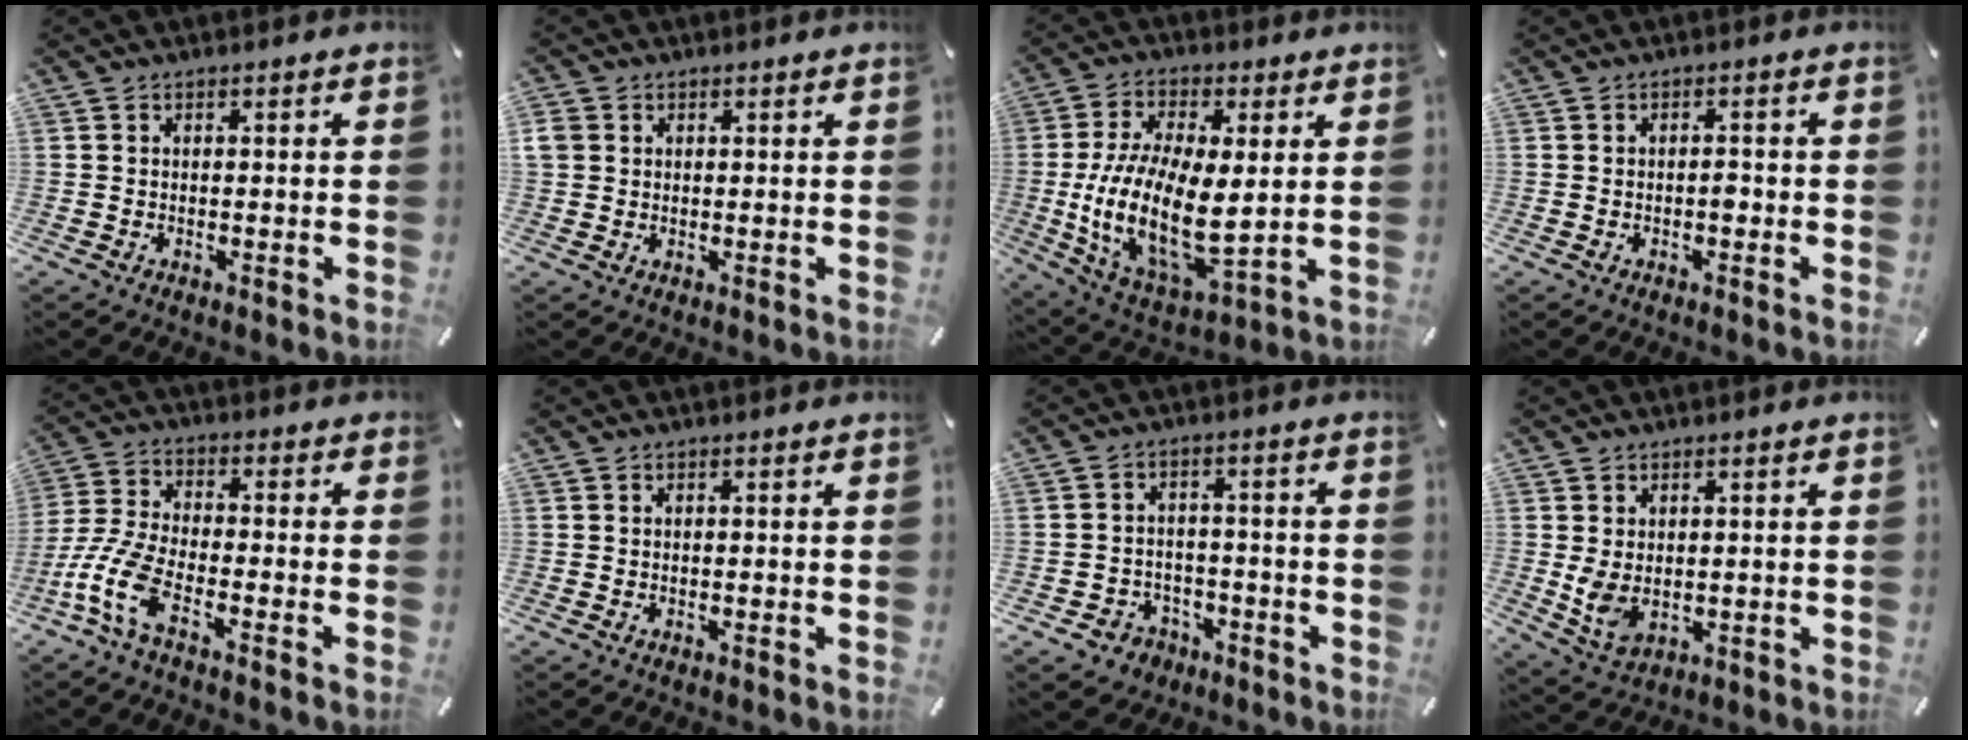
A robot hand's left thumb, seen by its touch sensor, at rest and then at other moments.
{"total": 2.5, "force": [0.9, 2.3, 0.6], "torque": [-0.013, 0.005, 0.017]}
{"total": 17.0, "force": [0.5, 8.9, 14.4], "torque": [-0.292, -0.019, 0.018]}
{"total": 1.5, "force": [-0.5, 0.8, 1.2], "torque": [-0.022, 0.006, -0.012]}
{"total": 11.2, "force": [-5.9, 4.6, 8.3], "torque": [-0.194, 0.002, -0.116]}
{"total": 0.0}
{"total": 4.7, "force": [-2.2, 4.2, 0.6], "torque": [-0.018, 0.012, -0.040]}
{"total": 5.2, "force": [0.6, 3.8, 3.5], "torque": [-0.082, -0.008, 0.011]}